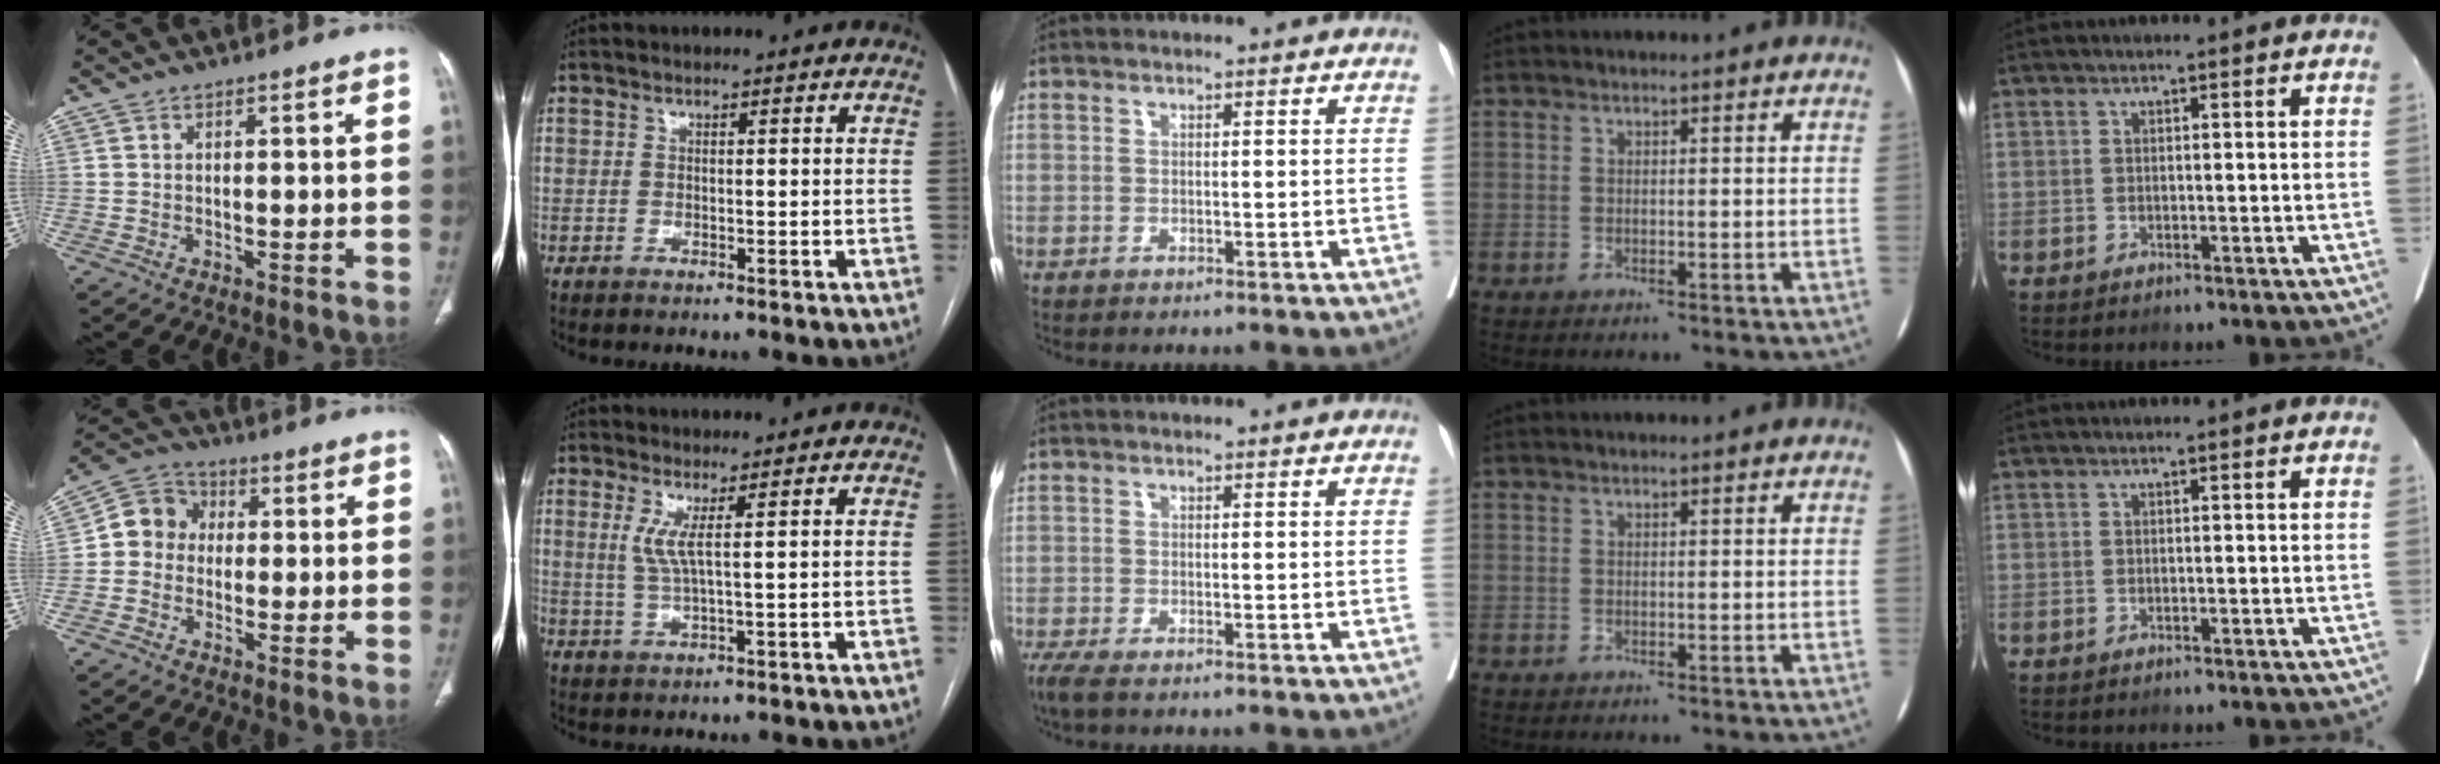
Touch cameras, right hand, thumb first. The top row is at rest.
{"thumb": {"total": 8.3, "force": [0.1, 7.5, 3.7], "torque": [-0.039, 0.028, -0.016]}, "index": {"total": 3.4, "force": [1.1, -0.3, 3.2], "torque": [-0.073, -0.001, 0.027]}, "middle": {"total": 2.8, "force": [-2.2, 0.4, 1.7], "torque": [-0.036, -0.012, -0.041]}}